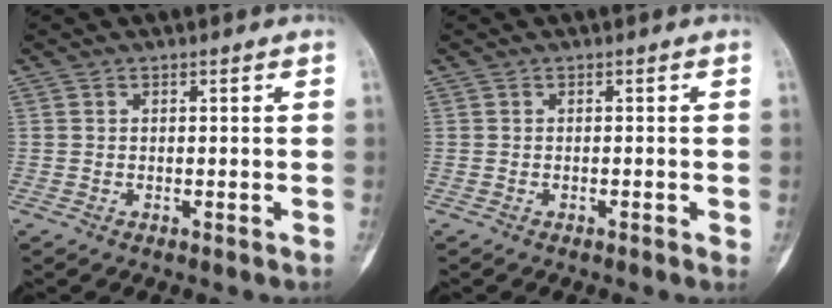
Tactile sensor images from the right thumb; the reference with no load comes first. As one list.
[{"total": 0.9, "force": [-0.3, 0.4, 0.7], "torque": [-0.006, -0.001, -0.006]}]